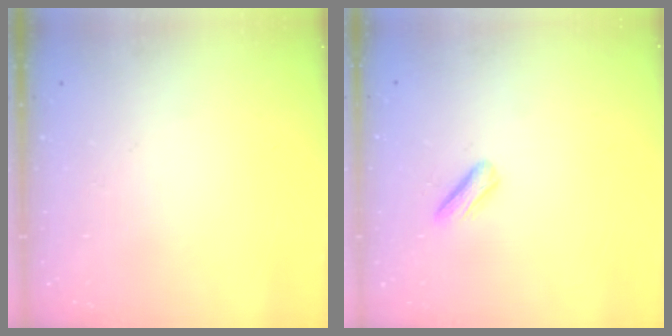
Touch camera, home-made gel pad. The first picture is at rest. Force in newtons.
{"total": 3.6, "press": 3.5, "slide": 0.8}